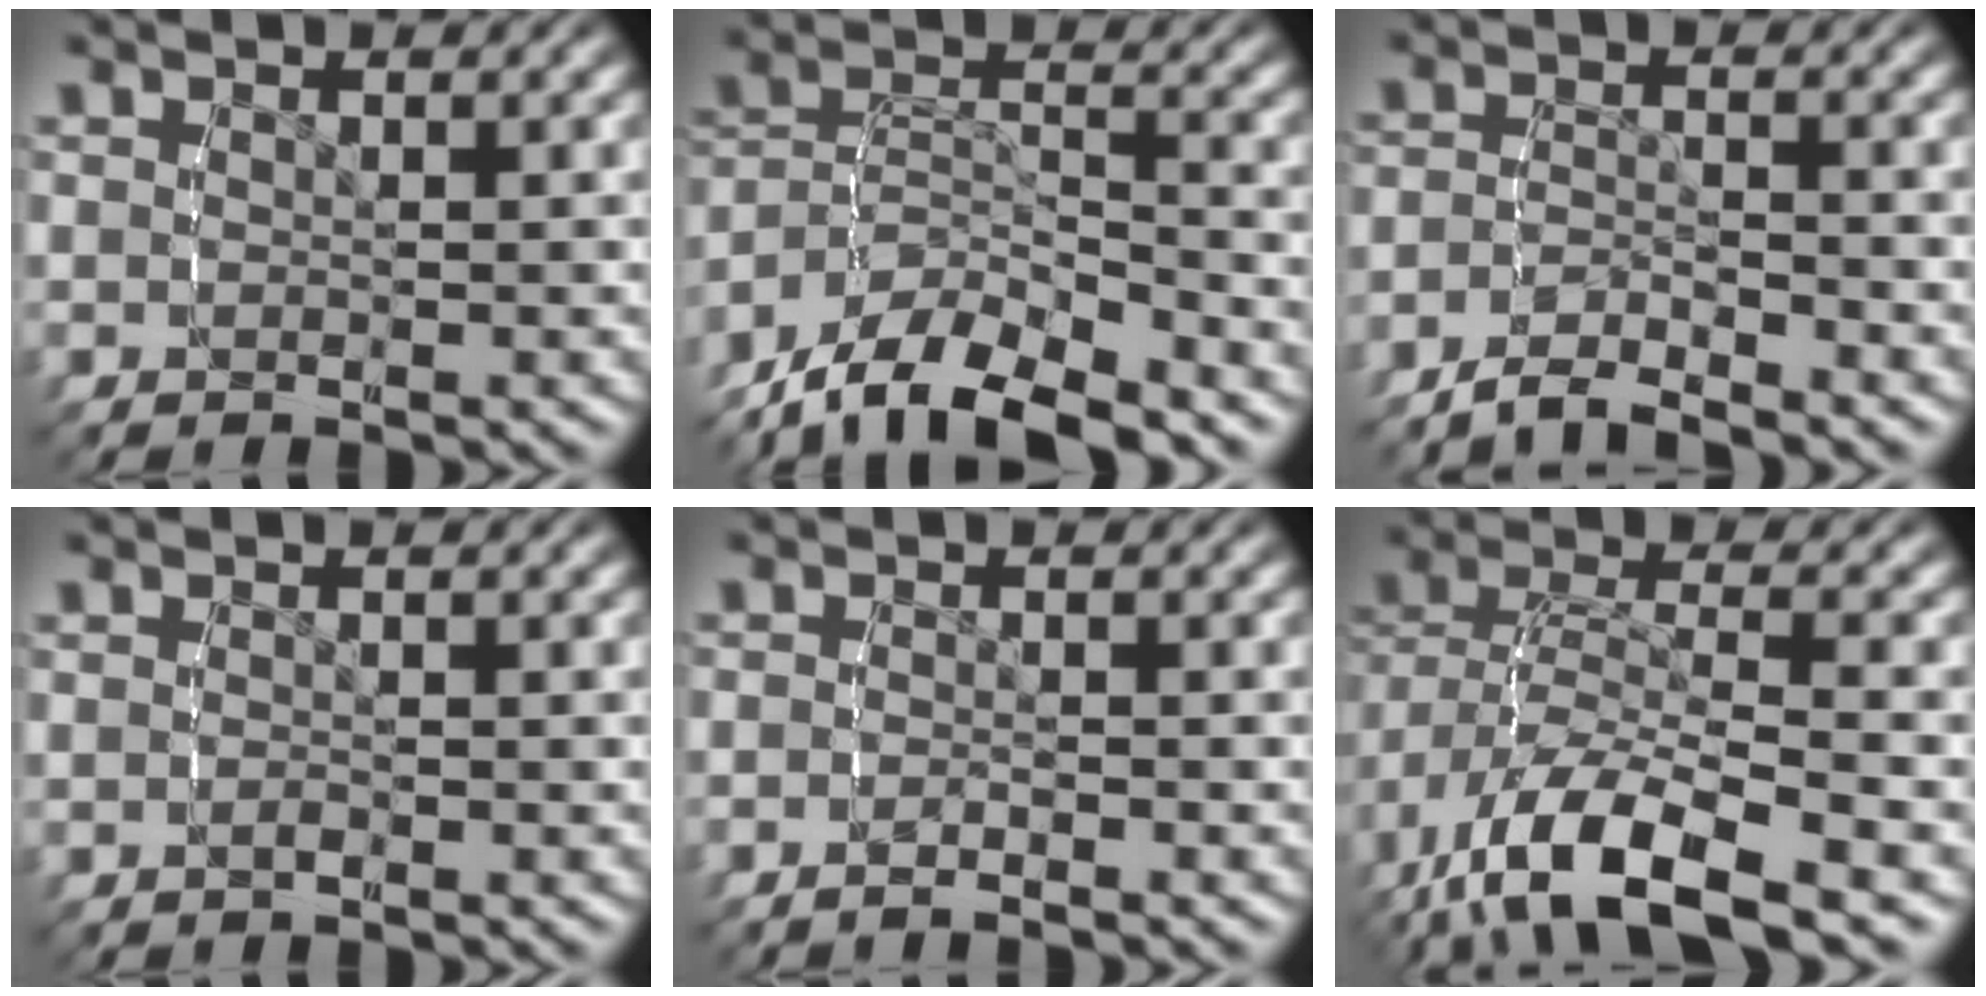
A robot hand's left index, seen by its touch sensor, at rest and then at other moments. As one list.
[{"total": 9.3, "force": [-5.4, 6.3, 4.1], "torque": [-0.100, -0.021, -0.088]}, {"total": 3.5, "force": [-3.2, 0.9, 1.0], "torque": [-0.025, -0.006, -0.054]}, {"total": 0.0}, {"total": 1.4, "force": [-1.4, 0.2, 0.1], "torque": [-0.011, 0.003, -0.028]}, {"total": 6.2, "force": [-3.0, 2.6, 4.8], "torque": [-0.105, -0.018, -0.033]}]